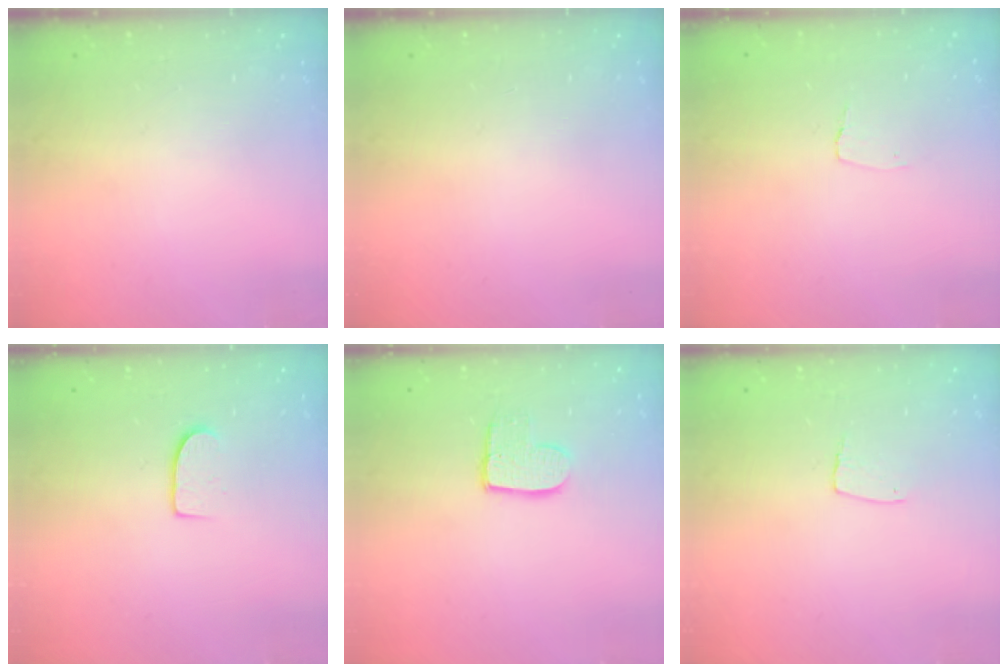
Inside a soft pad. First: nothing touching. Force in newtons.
{"total": 0.0}
{"total": 2.6, "press": 2.6, "slide": 0.2}
{"total": 7.3, "press": 7.3, "slide": 0.6}
{"total": 9.0, "press": 9.0, "slide": 0.7}
{"total": 5.1, "press": 5.1, "slide": 0.4}